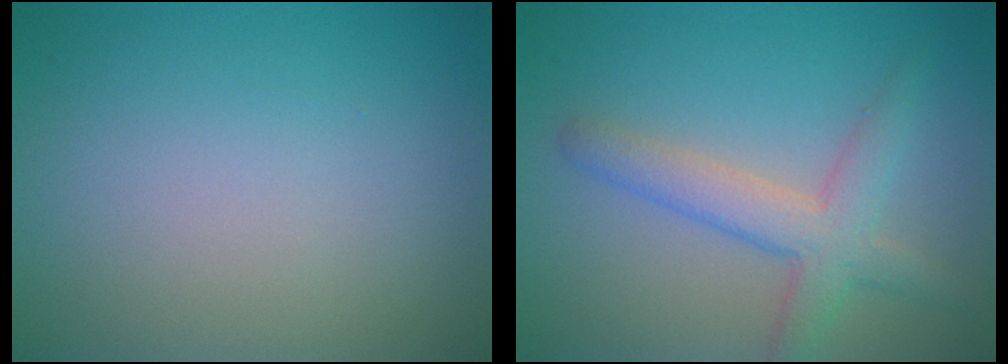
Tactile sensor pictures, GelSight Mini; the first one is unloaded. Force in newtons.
{"total": 3.9, "press": 3.9, "slide": 0.1}